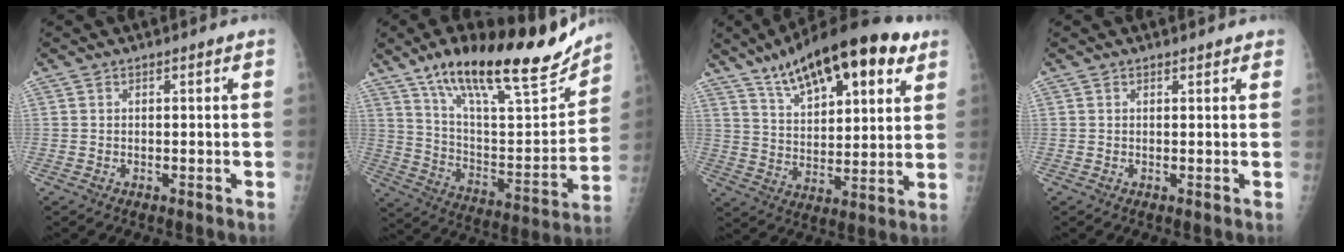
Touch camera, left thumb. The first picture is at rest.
{"total": 25.4, "force": [18.5, 7.1, 15.9], "torque": [-0.218, -0.072, 0.307]}
{"total": 21.3, "force": [12.4, 8.1, 15.4], "torque": [-0.215, -0.034, 0.199]}
{"total": 1.1, "force": [0.9, 0.4, 0.4], "torque": [-0.002, -0.002, 0.010]}